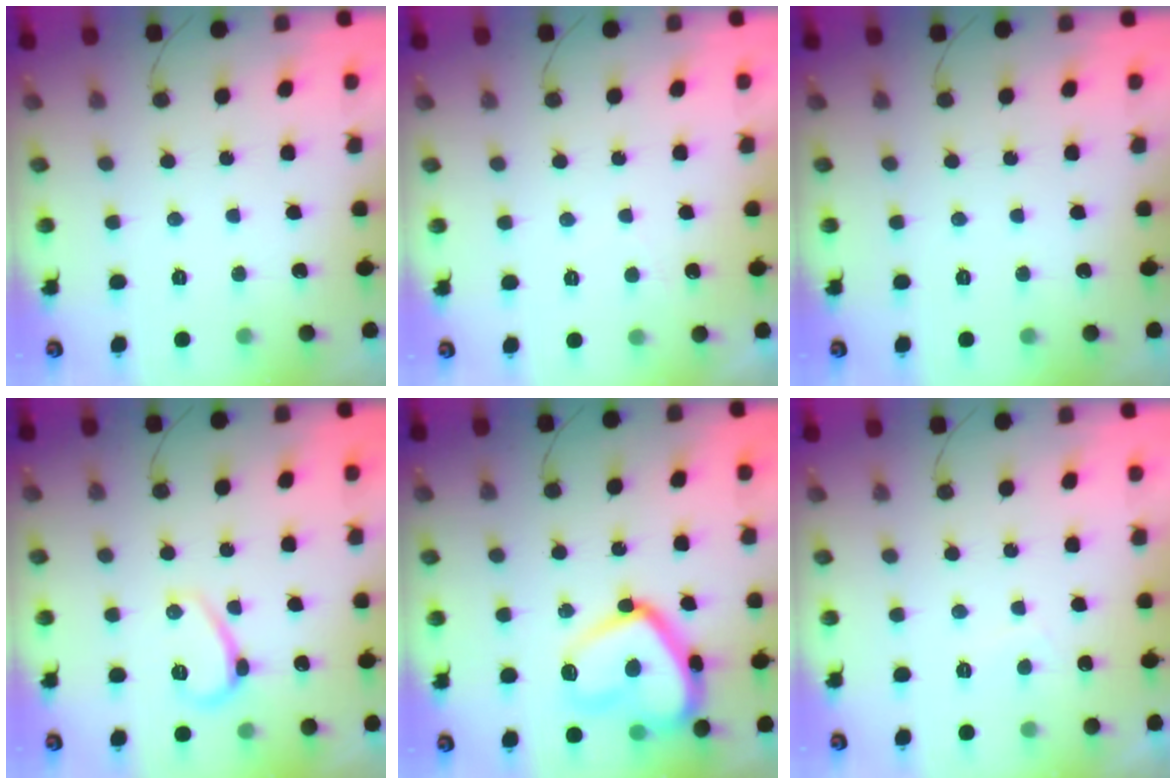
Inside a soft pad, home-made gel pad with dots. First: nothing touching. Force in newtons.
{"total": 0.5, "press": 0.1, "slide": 0.5}
{"total": 0.0}
{"total": 5.0, "press": 4.9, "slide": 0.7}
{"total": 18.2, "press": 18.2, "slide": 1.3}
{"total": 1.1, "press": 0.9, "slide": 0.6}